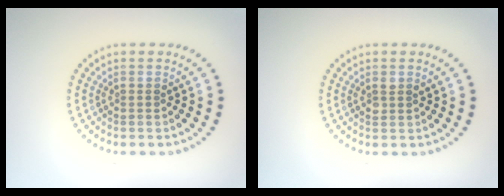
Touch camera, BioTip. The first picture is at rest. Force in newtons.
{"total": 1.0, "press": 1.0, "slide": 0.2}